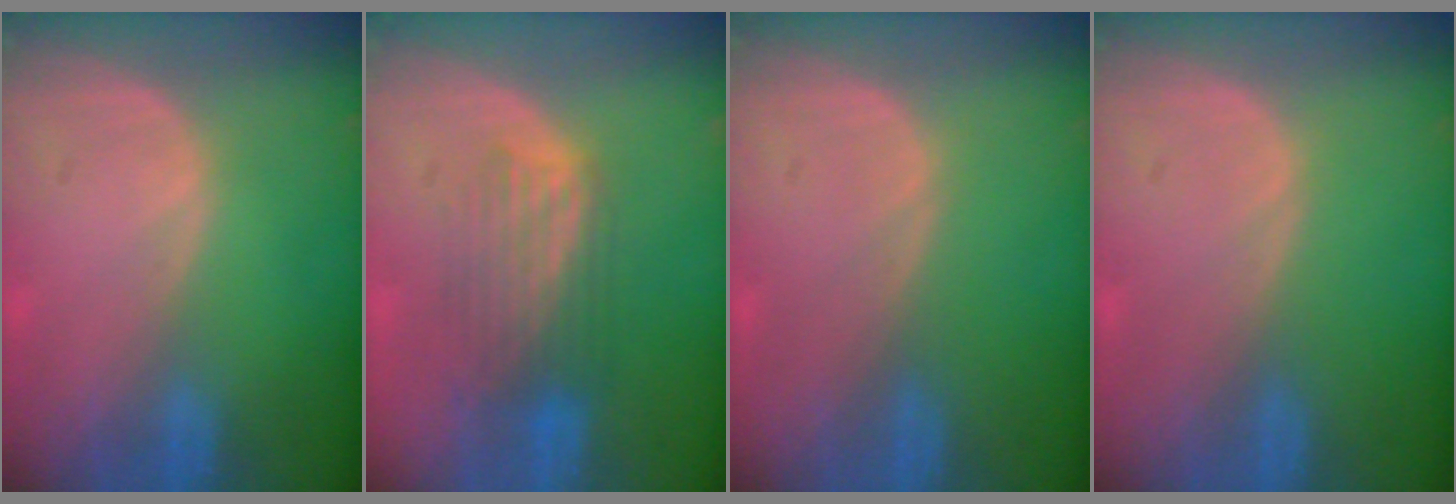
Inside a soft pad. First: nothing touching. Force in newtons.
{"total": 5.4, "press": 5.4, "slide": 0.4}
{"total": 0.0}
{"total": 0.0}